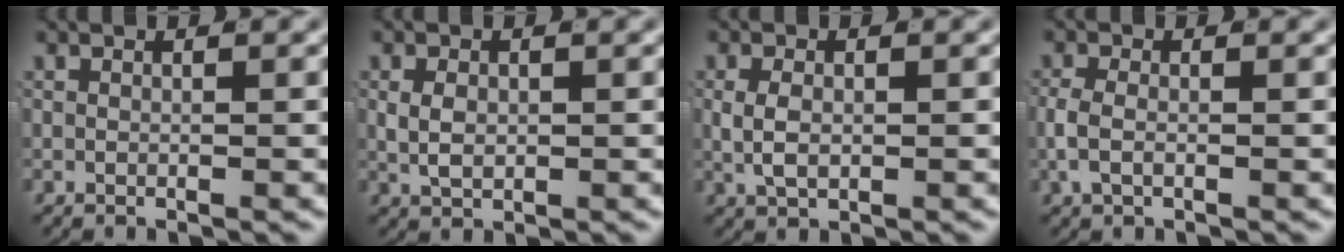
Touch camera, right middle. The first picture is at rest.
{"total": 2.1, "force": [0.1, 1.5, 1.5], "torque": [-0.032, -0.006, 0.011]}
{"total": 2.3, "force": [0.0, 1.4, 1.8], "torque": [-0.041, -0.006, 0.009]}
{"total": 2.2, "force": [-0.5, 1.1, 1.8], "torque": [-0.048, -0.005, -0.004]}